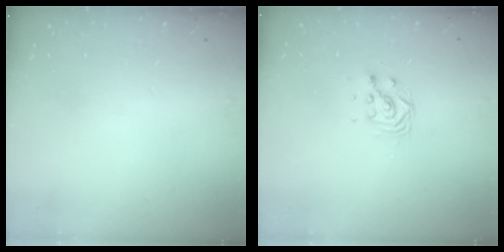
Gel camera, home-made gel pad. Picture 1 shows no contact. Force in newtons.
{"total": 5.7, "press": 5.7, "slide": 0.2}